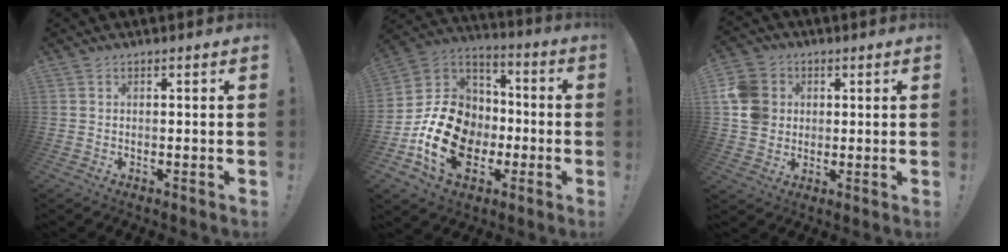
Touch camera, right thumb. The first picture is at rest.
{"total": 20.7, "force": [-5.8, 16.1, 11.6], "torque": [-0.200, 0.038, -0.083]}
{"total": 10.8, "force": [1.7, 9.8, 4.2], "torque": [-0.081, 0.003, 0.039]}